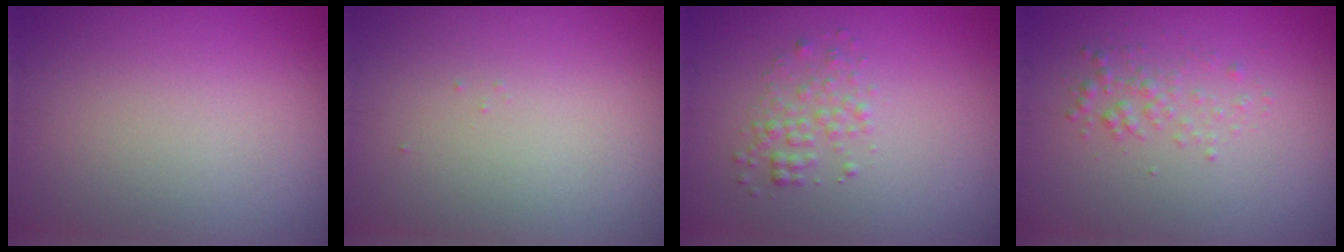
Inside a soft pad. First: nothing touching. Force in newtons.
{"total": 0.0}
{"total": 1.8, "press": 1.8, "slide": 0.1}
{"total": 1.5, "press": 1.5, "slide": 0.1}